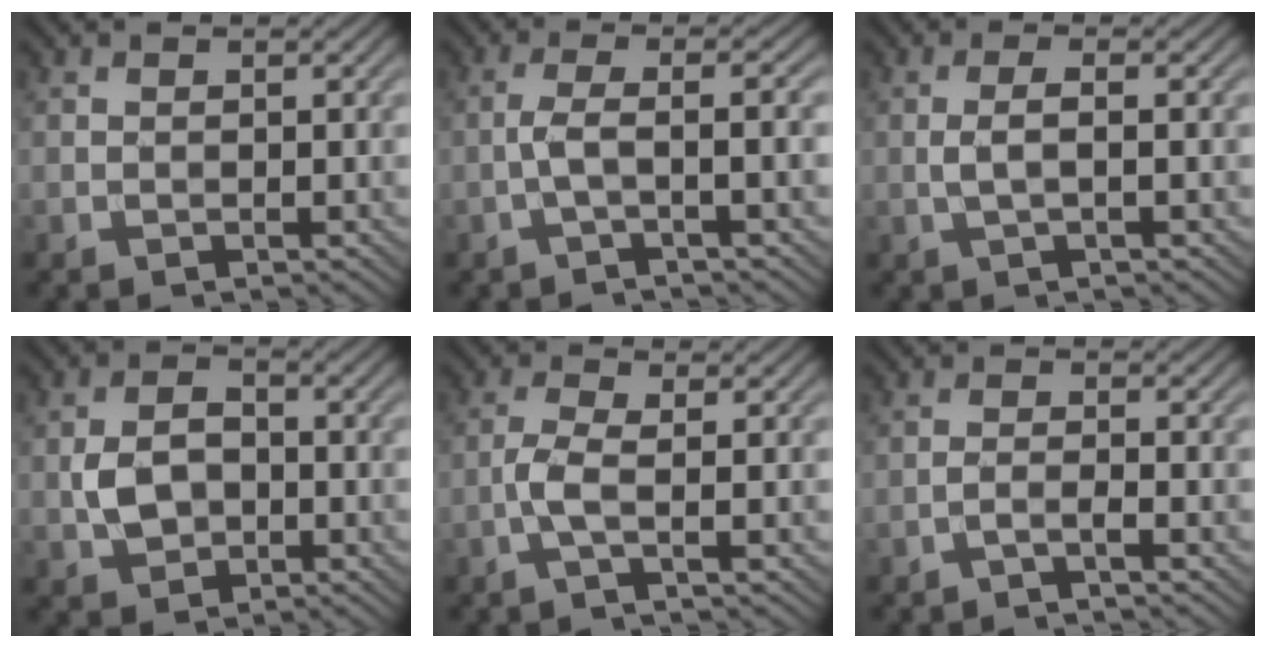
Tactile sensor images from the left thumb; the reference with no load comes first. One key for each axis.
{"total": 4.1, "fx": -1.1, "fy": 0.8, "fz": 3.8, "tx": -0.065, "ty": 0.010, "tz": -0.035}
{"total": 2.2, "fx": -0.2, "fy": 0.4, "fz": 2.2, "tx": -0.043, "ty": 0.006, "tz": -0.008}
{"total": 4.5, "fx": -1.0, "fy": 3.2, "fz": 3.0, "tx": -0.061, "ty": -0.002, "tz": -0.020}
{"total": 2.7, "fx": -0.7, "fy": 0.3, "fz": 2.6, "tx": -0.059, "ty": 0.006, "tz": -0.023}
{"total": 1.7, "fx": -1.2, "fy": 0.1, "fz": 1.2, "tx": -0.019, "ty": 0.010, "tz": -0.032}